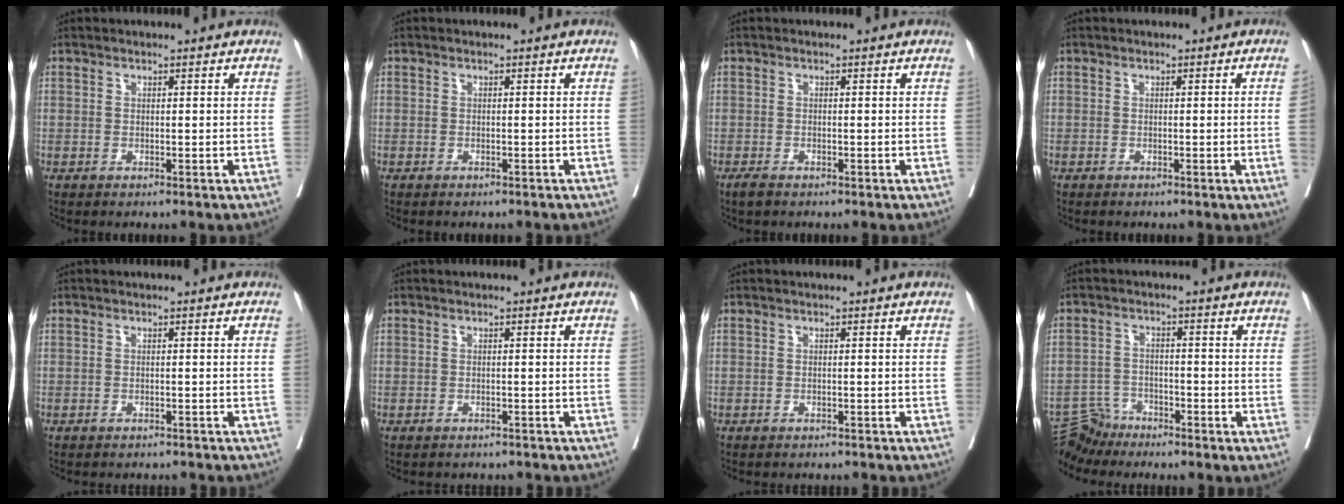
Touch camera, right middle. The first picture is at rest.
{"total": 1.8, "force": [-1.6, 0.3, 0.6], "torque": [-0.011, -0.002, -0.020]}
{"total": 1.3, "force": [-1.0, 0.4, 0.8], "torque": [-0.019, -0.004, -0.017]}
{"total": 1.4, "force": [-0.2, -0.6, 1.2], "torque": [-0.010, -0.001, -0.003]}
{"total": 7.8, "force": [-7.3, 1.6, 2.2], "torque": [-0.020, -0.005, -0.082]}
{"total": 6.9, "force": [-6.4, 1.8, 1.6], "torque": [-0.016, -0.003, -0.071]}
{"total": 7.0, "force": [-6.5, 1.5, 2.2], "torque": [-0.020, -0.004, -0.073]}
{"total": 4.3, "force": [-4.0, 0.8, -1.1], "torque": [0.019, 0.003, -0.070]}